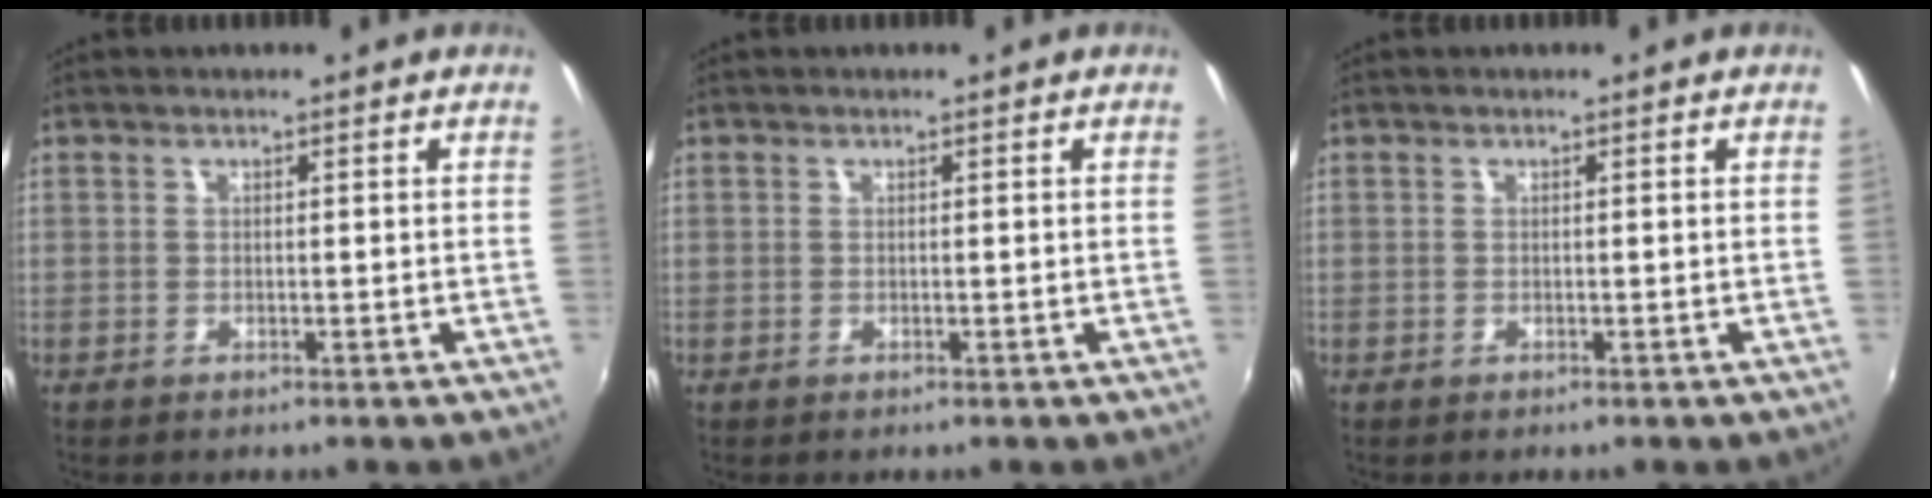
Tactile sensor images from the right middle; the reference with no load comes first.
{"total": 0.0}
{"total": 0.0}